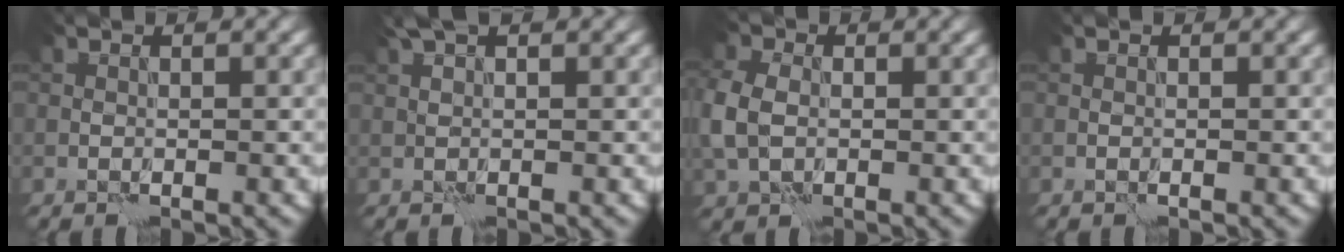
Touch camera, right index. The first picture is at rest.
{"total": 1.8, "force": [1.3, 0.4, 1.2], "torque": [-0.022, 0.008, 0.022]}
{"total": 4.4, "force": [-0.4, 3.4, 2.8], "torque": [-0.089, -0.006, -0.003]}
{"total": 0.0}